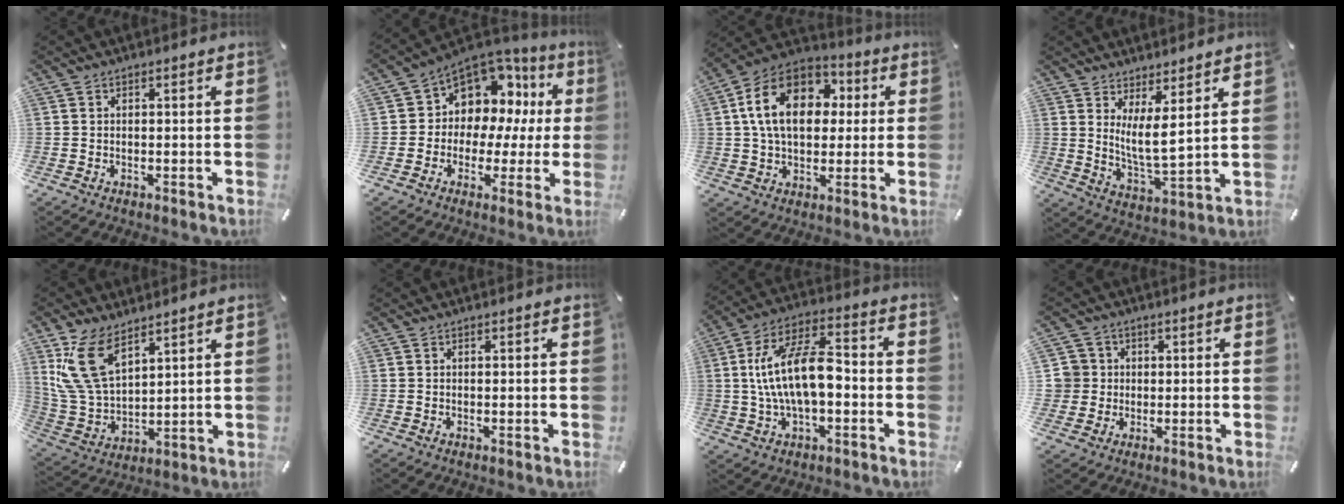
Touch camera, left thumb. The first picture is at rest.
{"total": 9.6, "force": [3.9, 8.3, 3.0], "torque": [-0.053, -0.048, 0.075]}
{"total": 16.8, "force": [3.2, 12.0, 11.3], "torque": [-0.224, 0.002, 0.053]}
{"total": 6.9, "force": [3.9, 1.6, 5.4], "torque": [-0.100, -0.029, 0.071]}
{"total": 14.0, "force": [8.2, 7.8, 8.3], "torque": [-0.217, -0.028, 0.154]}
{"total": 0.0}
{"total": 16.2, "force": [-1.2, 8.0, 14.1], "torque": [-0.274, 0.020, -0.020]}
{"total": 5.7, "force": [0.9, 5.6, 0.5], "torque": [-0.022, 0.005, 0.018]}